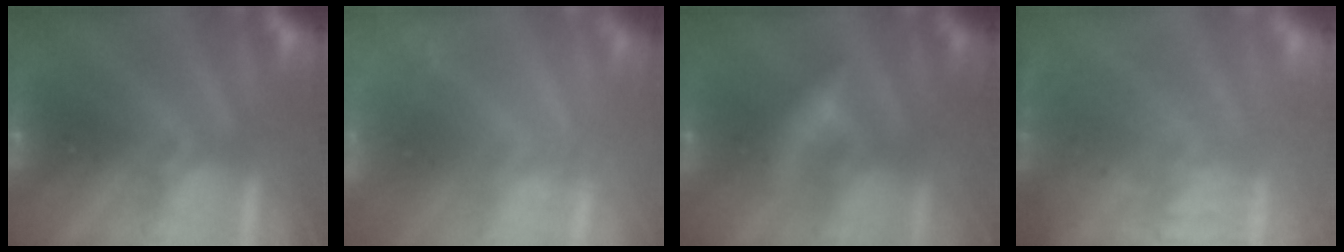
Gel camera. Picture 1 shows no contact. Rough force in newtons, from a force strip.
{"total": 2.4}
{"total": 2.5}
{"total": 8.6}